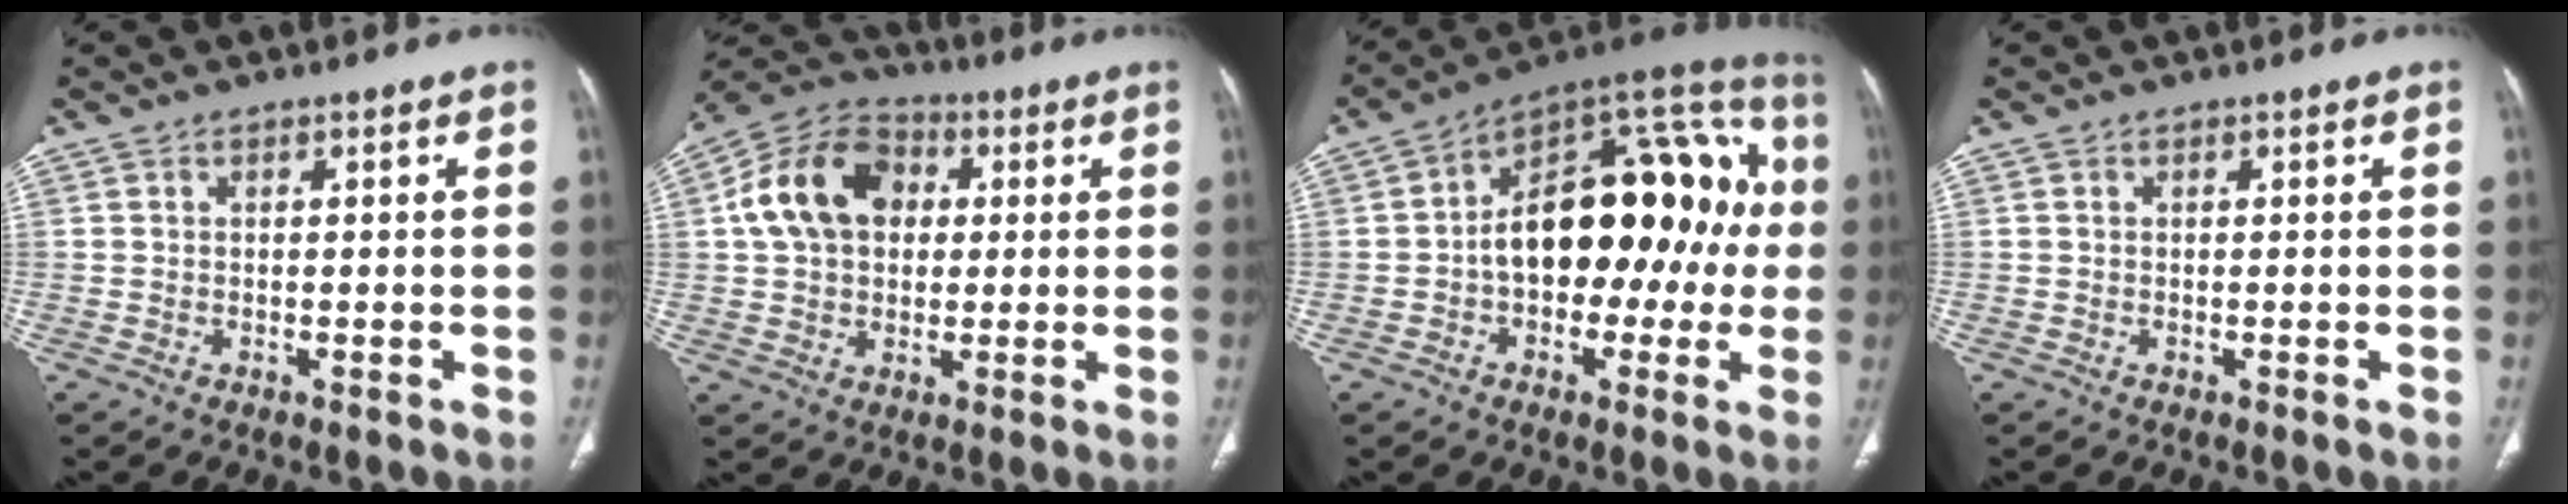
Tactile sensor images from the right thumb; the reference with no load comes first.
{"total": 14.5, "force": [2.7, 10.6, 9.4], "torque": [-0.150, 0.019, 0.038]}
{"total": 24.4, "force": [-0.1, 14.2, 19.9], "torque": [-0.248, 0.062, -0.008]}
{"total": 0.0}